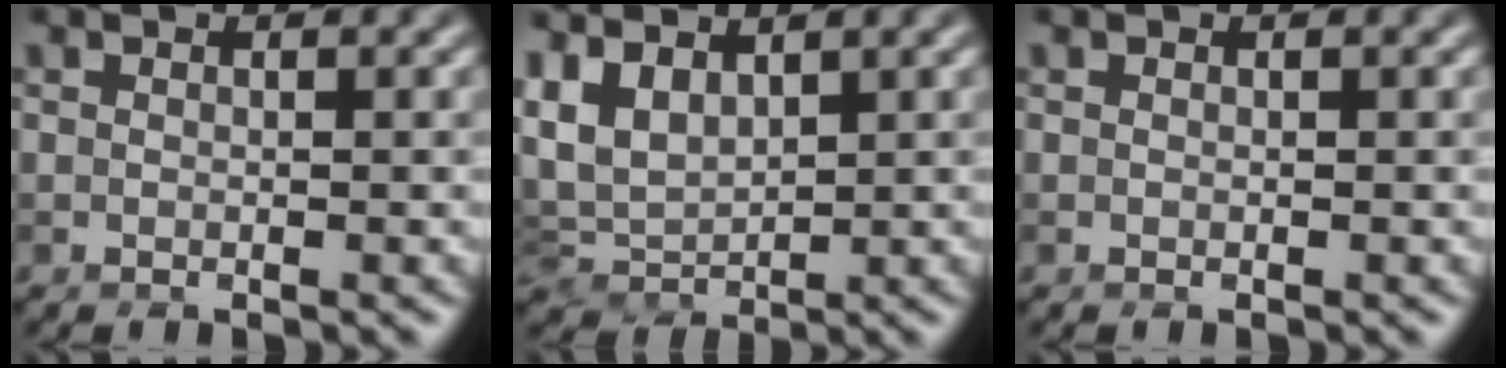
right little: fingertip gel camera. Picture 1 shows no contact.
{"total": 4.0, "force": [2.0, 2.4, 2.5], "torque": [-0.064, 0.008, 0.040]}
{"total": 0.0}